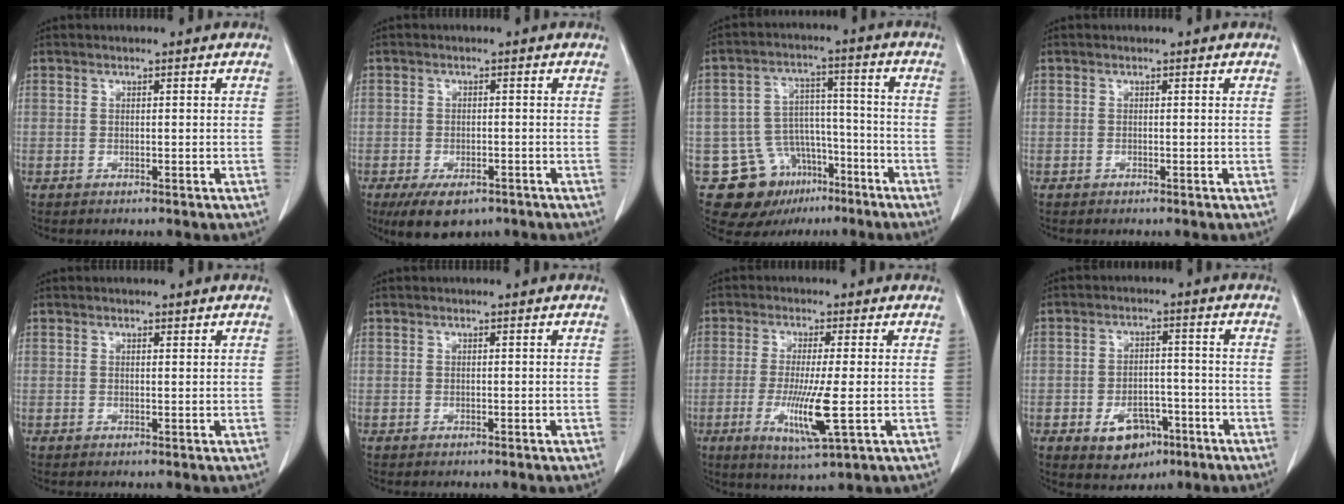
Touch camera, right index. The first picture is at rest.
{"total": 6.4, "force": [-4.1, 3.4, 3.4], "torque": [-0.059, -0.005, -0.061]}
{"total": 12.1, "force": [-6.8, 9.1, 4.0], "torque": [-0.067, 0.046, -0.095]}
{"total": 0.0}
{"total": 0.5, "force": [0.4, 0.1, 0.2], "torque": [-0.008, -0.004, 0.006]}
{"total": 0.0}
{"total": 8.5, "force": [-1.8, 0.1, 8.3], "torque": [-0.159, -0.026, -0.030]}
{"total": 7.3, "force": [-3.6, 4.7, 4.2], "torque": [-0.069, 0.004, -0.049]}